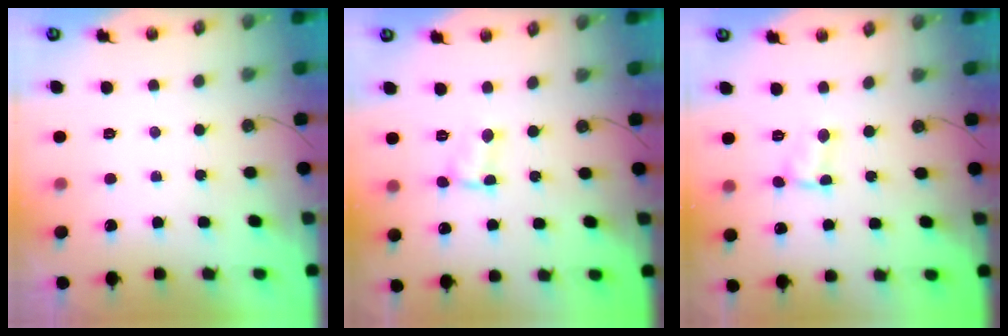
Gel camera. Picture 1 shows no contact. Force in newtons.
{"total": 1.9, "press": 1.9, "slide": 0.2}
{"total": 1.5, "press": 1.4, "slide": 0.2}